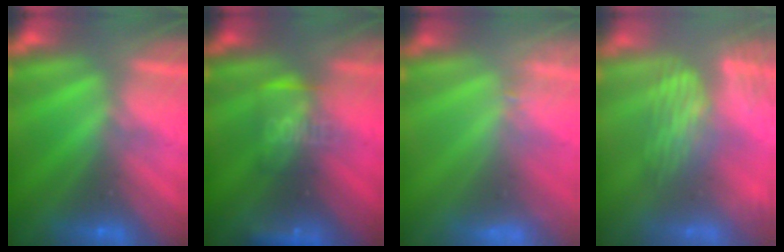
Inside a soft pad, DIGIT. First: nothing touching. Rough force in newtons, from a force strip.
{"total": 7.1}
{"total": 2.4}
{"total": 3.6}